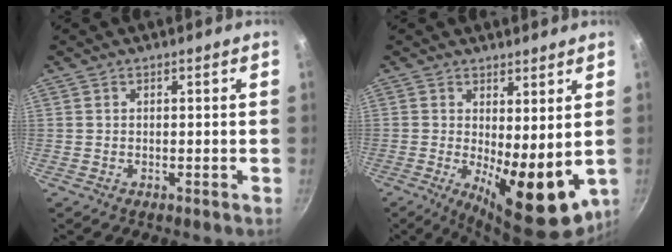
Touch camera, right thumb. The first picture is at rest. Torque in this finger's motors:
{"motor_torque": [-0.40, 1.09, 0.83, -0.17, 0.27]}